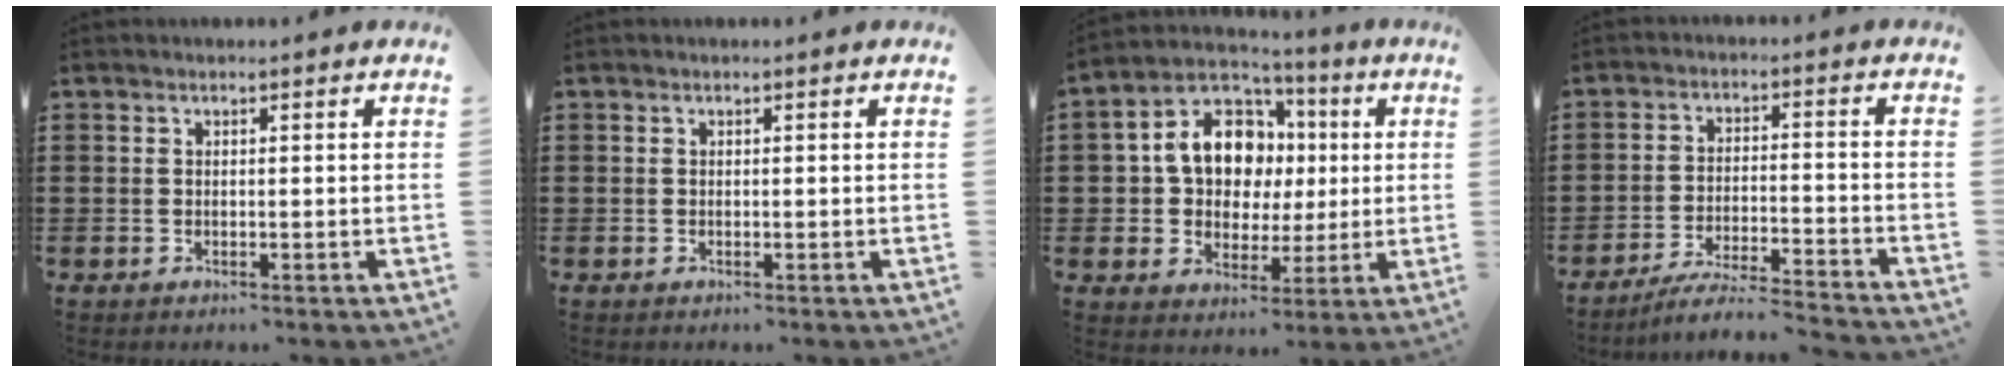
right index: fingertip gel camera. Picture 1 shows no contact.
{"total": 0.0}
{"total": 12.3, "force": [1.9, 9.6, 7.5], "torque": [-0.165, 0.019, 0.037]}
{"total": 5.7, "force": [-5.4, -0.1, 2.0], "torque": [-0.047, -0.012, -0.107]}